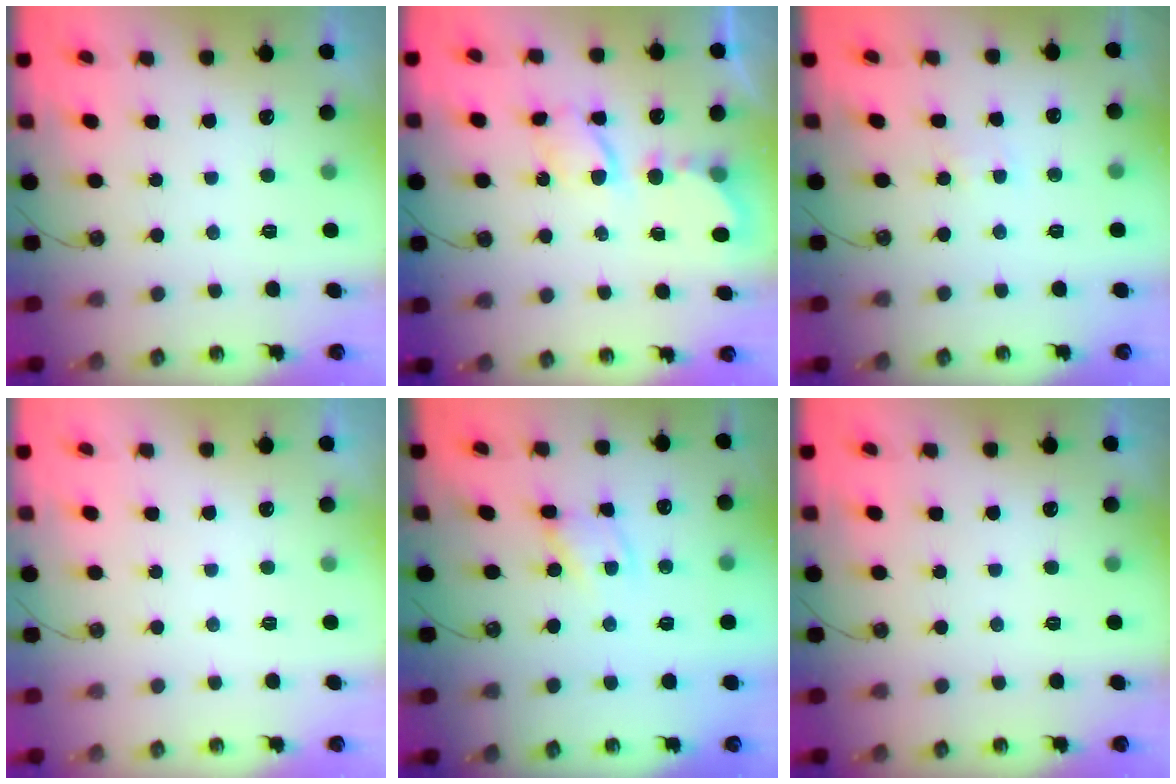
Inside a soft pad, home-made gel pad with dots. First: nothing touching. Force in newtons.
{"total": 6.4, "press": 6.4, "slide": 0.3}
{"total": 2.8, "press": 2.7, "slide": 0.4}
{"total": 0.0}
{"total": 2.6, "press": 2.6, "slide": 0.4}
{"total": 0.0}